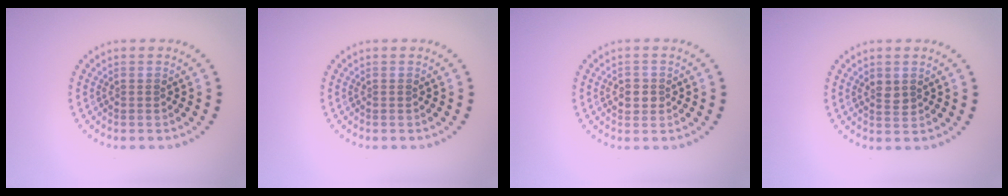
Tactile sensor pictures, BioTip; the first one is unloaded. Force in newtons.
{"total": 0.0}
{"total": 1.7, "press": 1.7, "slide": 0.1}
{"total": 1.5, "press": 1.5, "slide": 0.3}